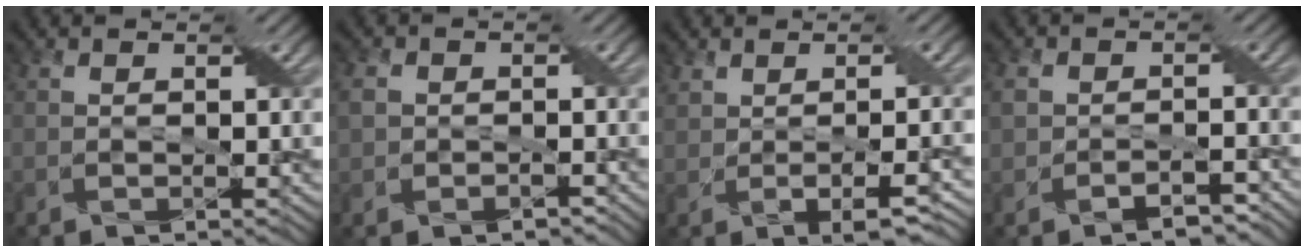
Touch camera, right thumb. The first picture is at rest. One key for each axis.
{"total": 3.8, "fx": -0.7, "fy": 3.2, "fz": 1.9, "tx": -0.048, "ty": -0.005, "tz": -0.010}
{"total": 5.3, "fx": -0.4, "fy": 2.3, "fz": 4.7, "tx": -0.085, "ty": -0.002, "tz": 0.000}
{"total": 4.6, "fx": -2.6, "fy": 3.0, "fz": 2.4, "tx": -0.037, "ty": -0.011, "tz": -0.046}